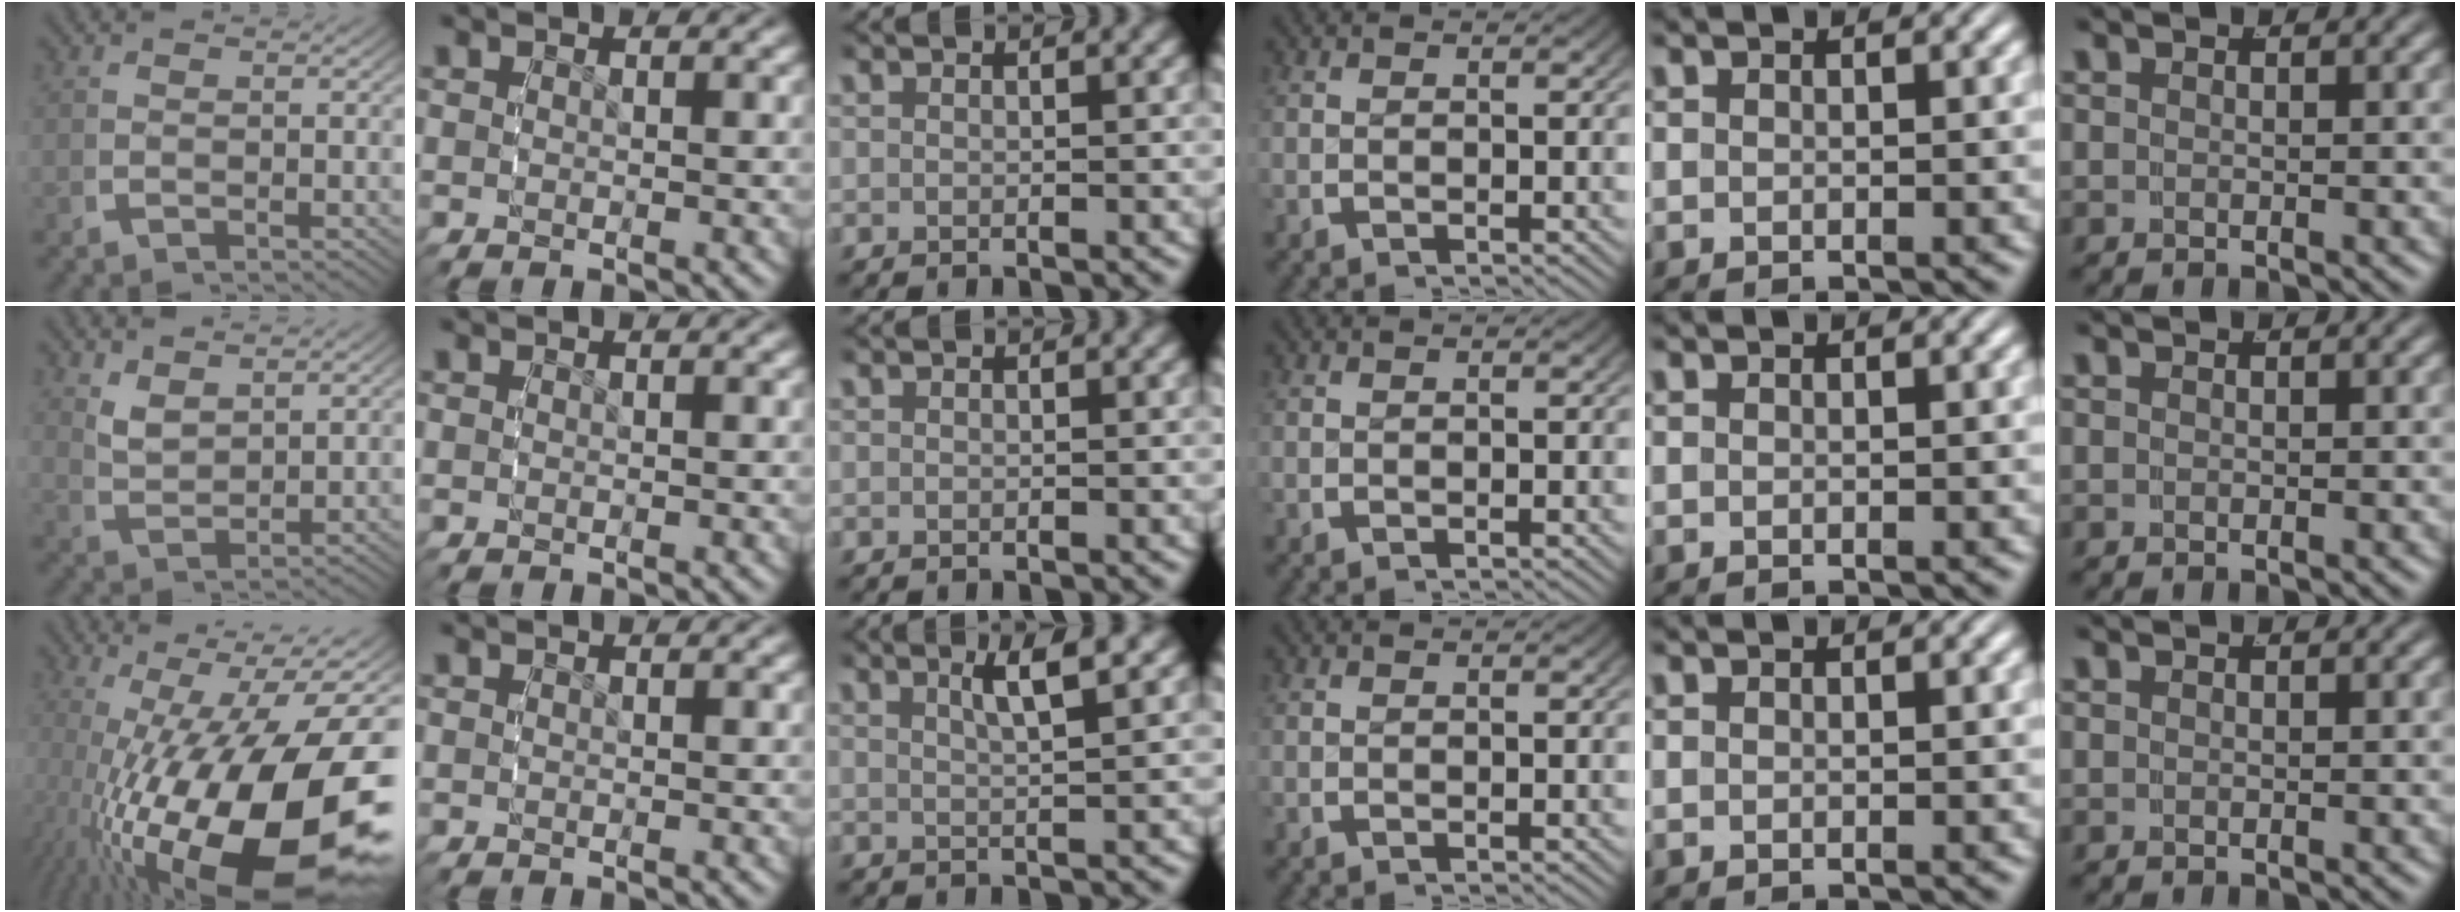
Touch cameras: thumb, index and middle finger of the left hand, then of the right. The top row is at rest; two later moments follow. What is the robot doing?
{"motion": "grasp_and_lifting", "object": "dispenser bottle"}